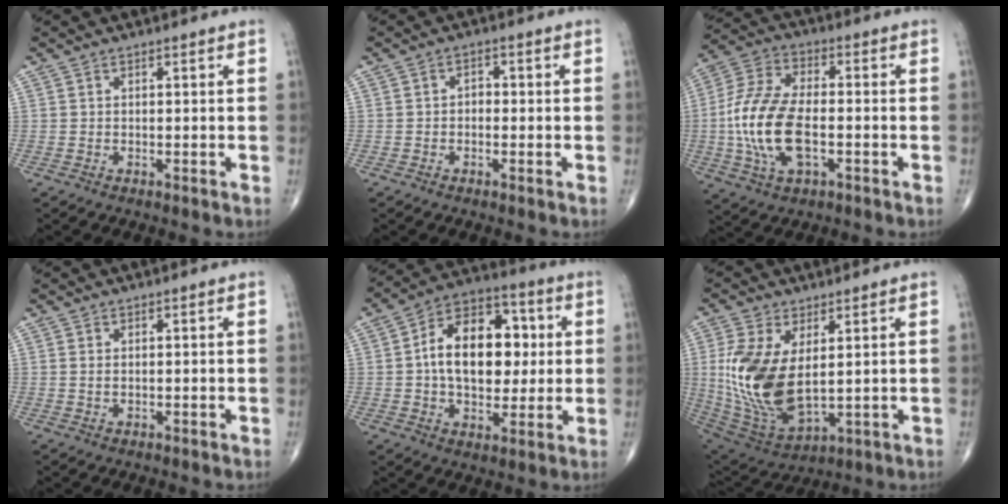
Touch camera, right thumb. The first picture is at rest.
{"total": 1.8, "force": [-0.3, 1.3, 1.2], "torque": [-0.008, 0.008, -0.011]}
{"total": 16.1, "force": [-2.6, 8.3, 13.6], "torque": [-0.289, 0.017, -0.049]}
{"total": 0.8, "force": [0.2, 0.4, 0.7], "torque": [-0.015, 0.001, 0.008]}
{"total": 17.8, "force": [1.7, 11.2, 13.7], "torque": [-0.183, 0.022, 0.023]}
{"total": 17.3, "force": [2.1, 9.2, 14.6], "torque": [-0.305, -0.020, 0.062]}